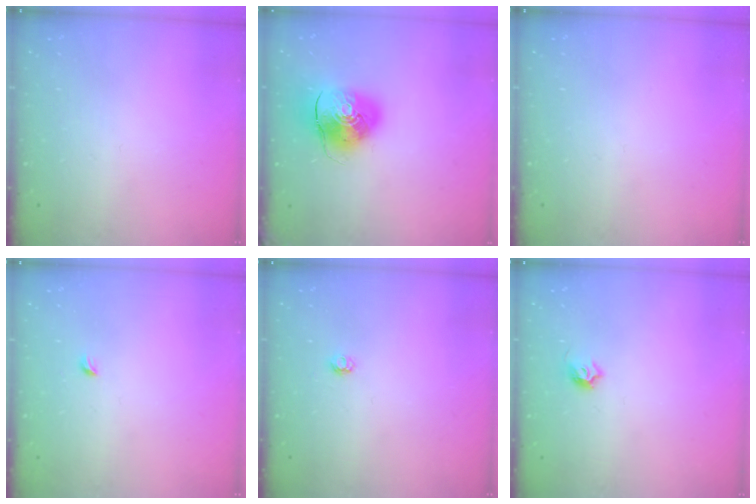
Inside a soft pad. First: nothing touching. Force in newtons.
{"total": 10.8, "press": 10.6, "slide": 1.9}
{"total": 0.0}
{"total": 2.7, "press": 2.6, "slide": 0.6}
{"total": 2.9, "press": 2.9, "slide": 0.4}
{"total": 5.0, "press": 4.9, "slide": 0.7}